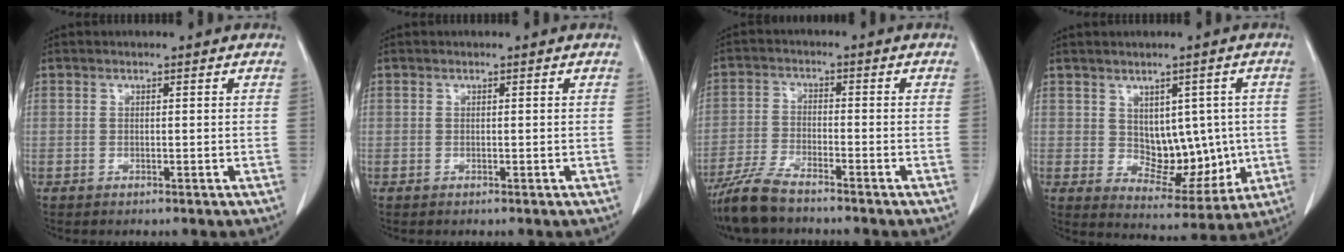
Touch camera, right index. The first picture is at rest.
{"total": 0.0}
{"total": 7.3, "force": [-6.1, 1.2, 3.7], "torque": [-0.080, -0.020, -0.120]}
{"total": 8.5, "force": [0.6, 5.5, 6.5], "torque": [-0.073, 0.008, 0.034]}